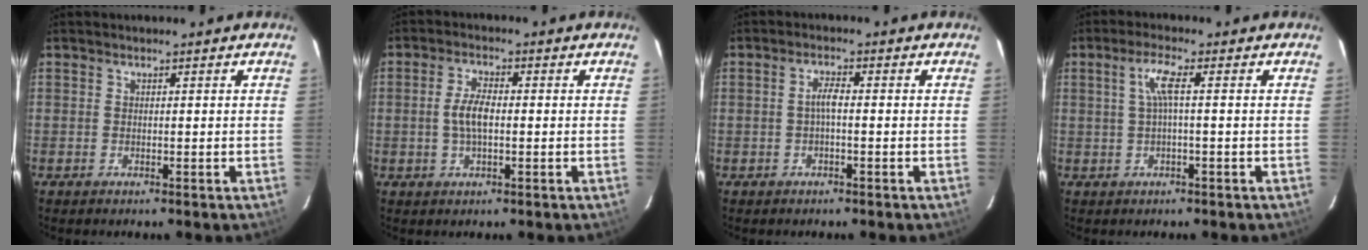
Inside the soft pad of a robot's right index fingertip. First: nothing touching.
{"total": 4.7, "force": [-0.4, 1.8, 4.3], "torque": [-0.088, 0.005, -0.006]}
{"total": 2.2, "force": [-0.4, 0.5, 2.1], "torque": [-0.042, 0.008, -0.008]}
{"total": 3.7, "force": [0.3, 0.0, 3.6], "torque": [-0.074, 0.005, 0.007]}